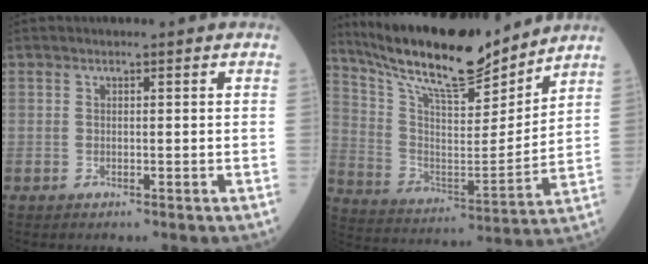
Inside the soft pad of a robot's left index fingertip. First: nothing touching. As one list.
[{"total": 19.0, "force": [16.6, 2.6, 8.7], "torque": [-0.166, -0.007, 0.292]}]